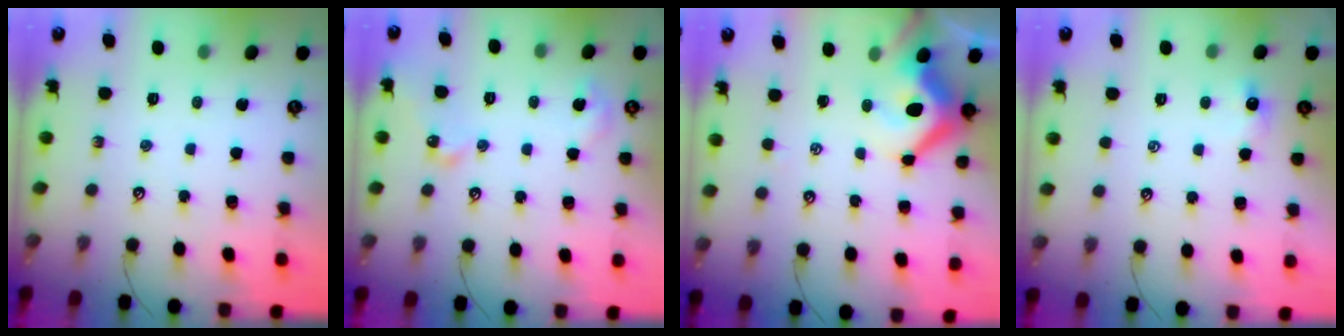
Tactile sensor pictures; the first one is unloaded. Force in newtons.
{"total": 7.6, "press": 7.6, "slide": 0.3}
{"total": 11.1, "press": 10.9, "slide": 2.1}
{"total": 1.3, "press": 1.1, "slide": 0.6}